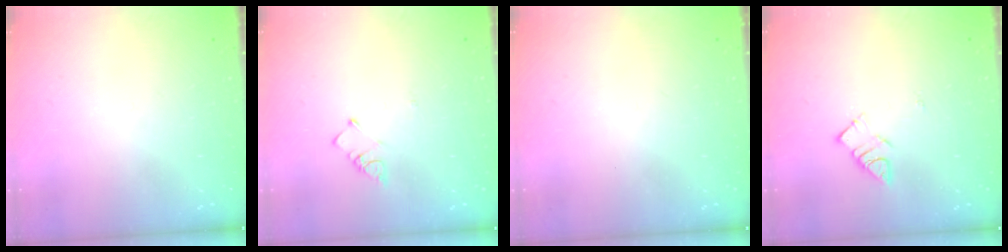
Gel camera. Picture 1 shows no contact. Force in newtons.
{"total": 2.6, "press": 2.6, "slide": 0.5}
{"total": 2.1, "press": 2.0, "slide": 0.4}
{"total": 5.0, "press": 5.0, "slide": 0.2}